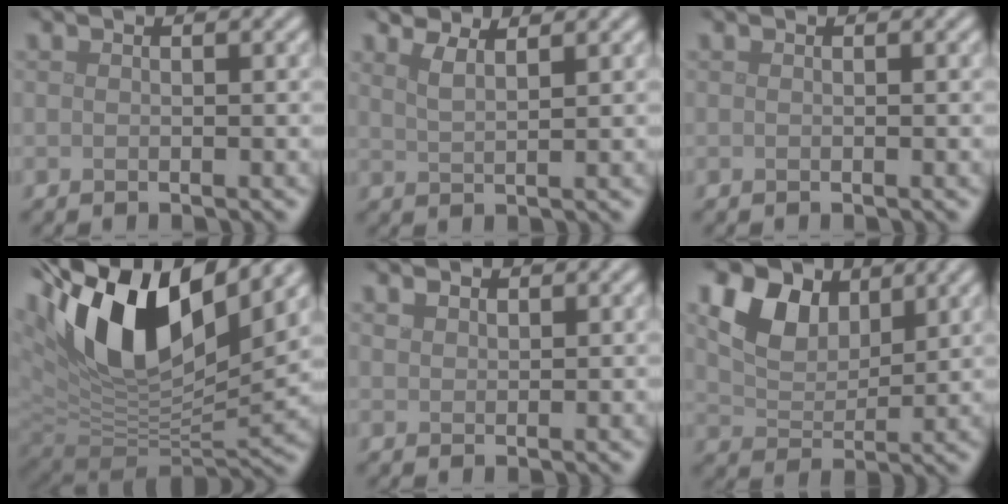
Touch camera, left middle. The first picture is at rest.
{"total": 2.2, "force": [1.8, 0.6, 1.2], "torque": [-0.023, 0.002, 0.031]}
{"total": 0.0}
{"total": 15.1, "force": [6.0, 7.2, 11.8], "torque": [-0.225, 0.018, 0.103]}
{"total": 0.9, "force": [0.6, 0.6, 0.3], "torque": [-0.008, -0.001, 0.010]}
{"total": 5.8, "force": [3.2, 3.6, 3.3], "torque": [-0.073, -0.001, 0.052]}